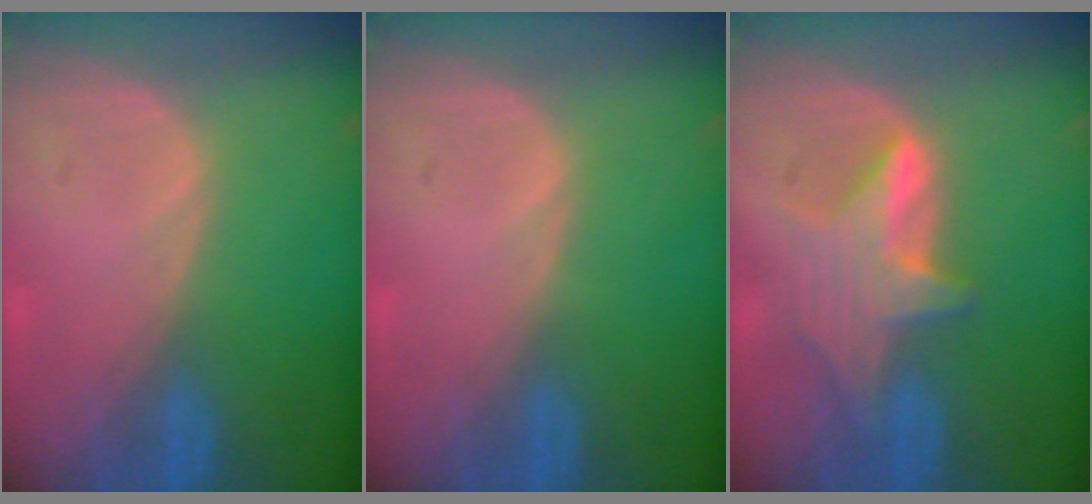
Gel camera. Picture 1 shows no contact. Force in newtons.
{"total": 0.0}
{"total": 6.1, "press": 6.1, "slide": 0.1}